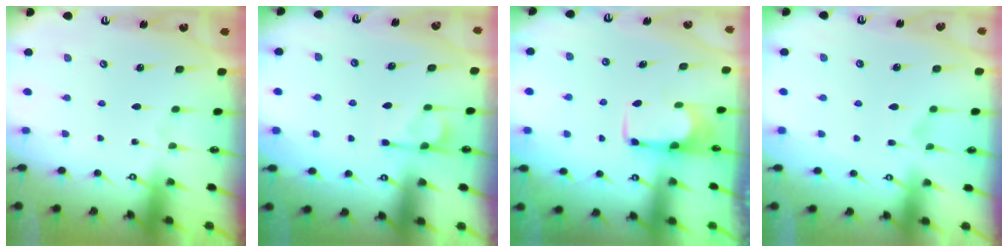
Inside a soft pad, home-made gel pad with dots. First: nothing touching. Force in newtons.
{"total": 2.0, "press": 1.5, "slide": 1.2}
{"total": 1.7, "press": 1.5, "slide": 0.9}
{"total": 1.1, "press": 0.3, "slide": 1.0}